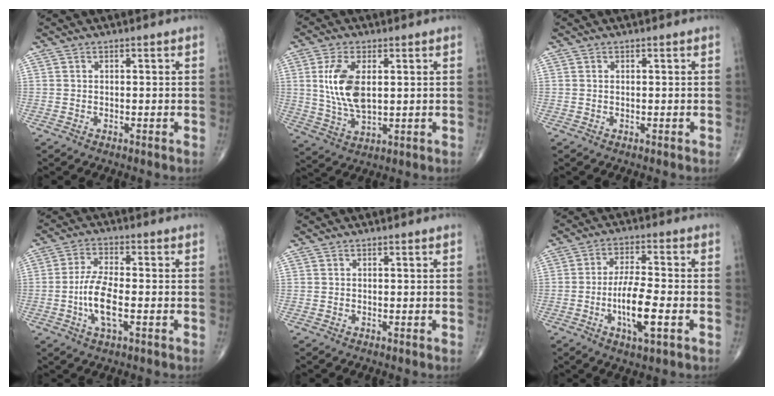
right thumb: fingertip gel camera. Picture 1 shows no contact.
{"total": 10.3, "force": [1.9, 5.1, 8.8], "torque": [-0.177, -0.012, 0.042]}
{"total": 0.0}
{"total": 7.9, "force": [-1.8, 2.7, 7.3], "torque": [-0.150, 0.006, -0.038]}
{"total": 0.0}
{"total": 9.6, "force": [-2.8, 2.5, 8.9], "torque": [-0.164, 0.007, -0.052]}